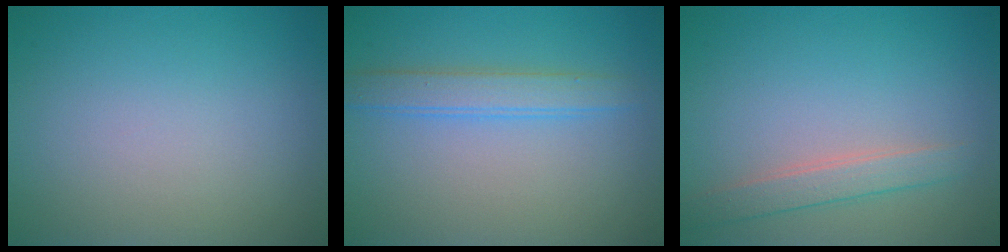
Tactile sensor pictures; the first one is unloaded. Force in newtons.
{"total": 2.6, "press": 2.6, "slide": 0.1}
{"total": 2.2, "press": 2.2, "slide": 0.2}